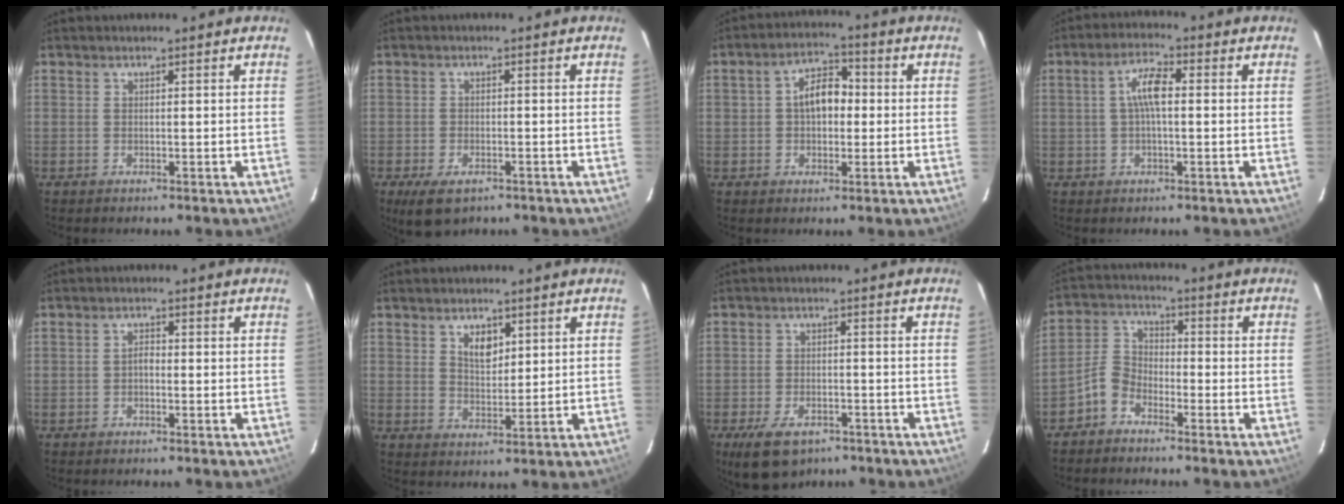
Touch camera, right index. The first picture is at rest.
{"total": 5.6, "force": [-3.3, 2.9, 3.4], "torque": [-0.077, -0.020, -0.055]}
{"total": 6.9, "force": [0.2, 4.4, 5.3], "torque": [-0.090, 0.024, 0.008]}
{"total": 5.3, "force": [0.3, 1.7, 5.0], "torque": [-0.098, 0.014, 0.005]}
{"total": 1.3, "force": [-0.6, 0.8, 1.0], "torque": [-0.017, 0.007, -0.012]}
{"total": 4.5, "force": [2.3, 2.7, 2.9], "torque": [-0.044, 0.003, 0.042]}
{"total": 9.0, "force": [-5.8, 4.8, 4.9], "torque": [-0.111, -0.012, -0.091]}
{"total": 5.2, "force": [-3.7, 3.2, 1.9], "torque": [-0.039, 0.020, -0.084]}